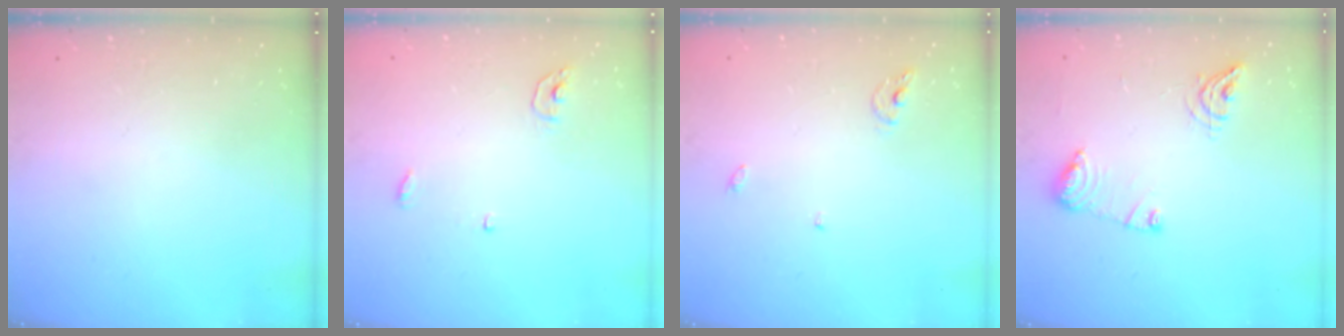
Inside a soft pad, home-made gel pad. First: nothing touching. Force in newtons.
{"total": 3.8, "press": 3.8, "slide": 0.5}
{"total": 4.9, "press": 4.9, "slide": 0.4}
{"total": 10.7, "press": 10.6, "slide": 1.1}